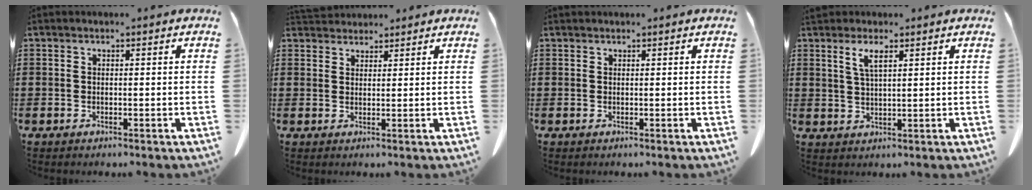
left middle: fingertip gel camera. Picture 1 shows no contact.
{"total": 2.5, "force": [2.4, 0.7, 0.0], "torque": [-0.008, -0.002, 0.046]}
{"total": 0.0}
{"total": 3.7, "force": [2.1, 0.9, 2.9], "torque": [-0.064, 0.002, 0.037]}